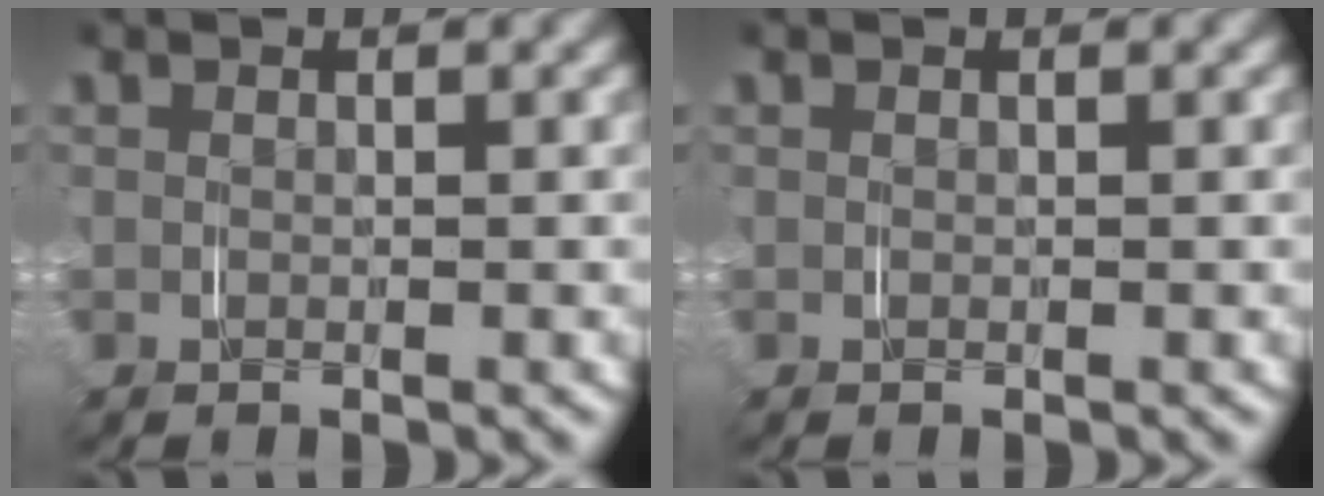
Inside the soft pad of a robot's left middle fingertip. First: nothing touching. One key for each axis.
{"total": 0.0}